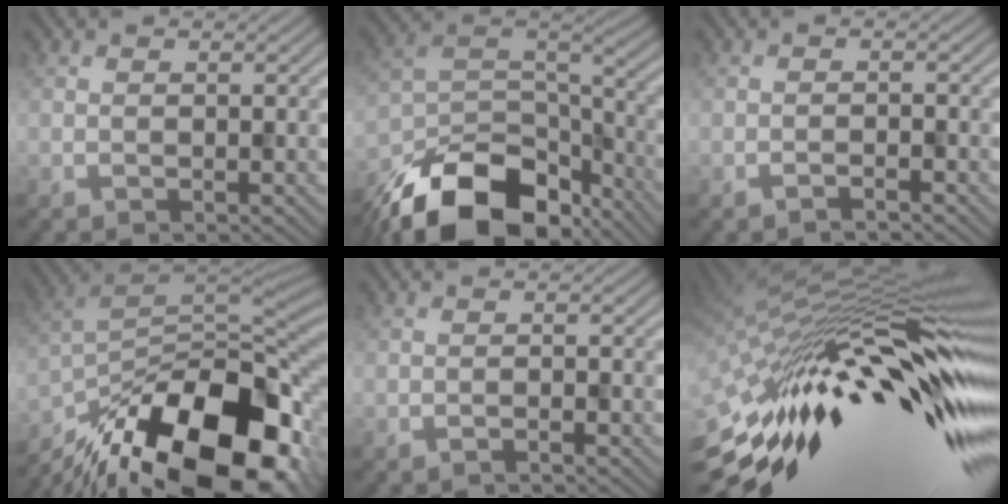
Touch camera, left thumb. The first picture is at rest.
{"total": 17.0, "force": [-11.7, 8.4, 9.1], "torque": [-0.224, -0.044, -0.177]}
{"total": 1.2, "force": [-1.0, 0.1, 0.6], "torque": [-0.011, 0.003, -0.021]}
{"total": 20.1, "force": [-12.0, 8.5, 13.6], "torque": [-0.243, -0.023, -0.178]}
{"total": 0.9, "force": [-0.8, 0.0, 0.5], "torque": [-0.007, 0.002, -0.016]}
{"total": 18.9, "force": [-3.9, 4.6, 17.9], "torque": [-0.323, 0.005, -0.100]}